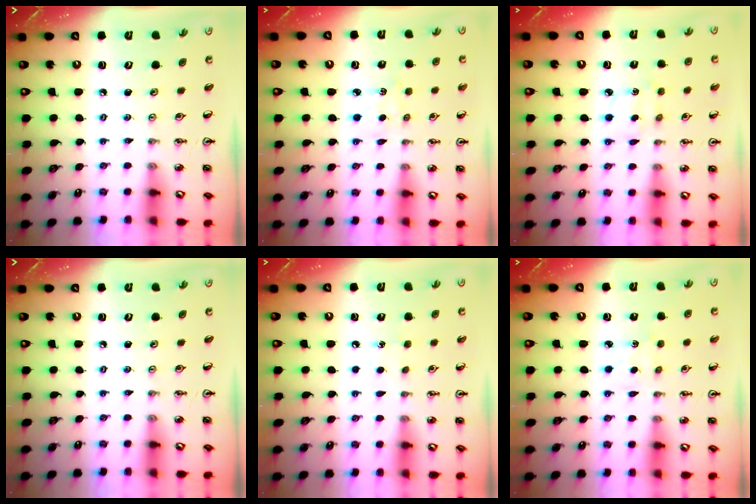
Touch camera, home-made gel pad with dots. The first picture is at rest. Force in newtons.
{"total": 3.3, "press": 3.3, "slide": 0.5}
{"total": 4.4, "press": 4.4, "slide": 0.4}
{"total": 0.0}
{"total": 4.9, "press": 4.9, "slide": 0.5}
{"total": 4.3, "press": 4.3, "slide": 0.3}